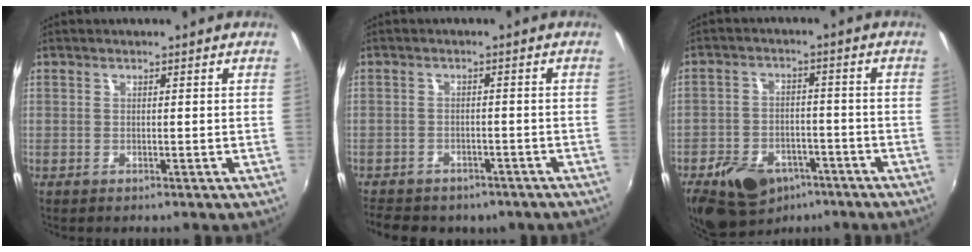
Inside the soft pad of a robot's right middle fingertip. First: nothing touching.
{"total": 9.9, "force": [-7.4, 5.2, 3.9], "torque": [-0.101, -0.014, -0.098]}
{"total": 14.7, "force": [-9.5, 8.8, 7.0], "torque": [-0.163, 0.001, -0.139]}